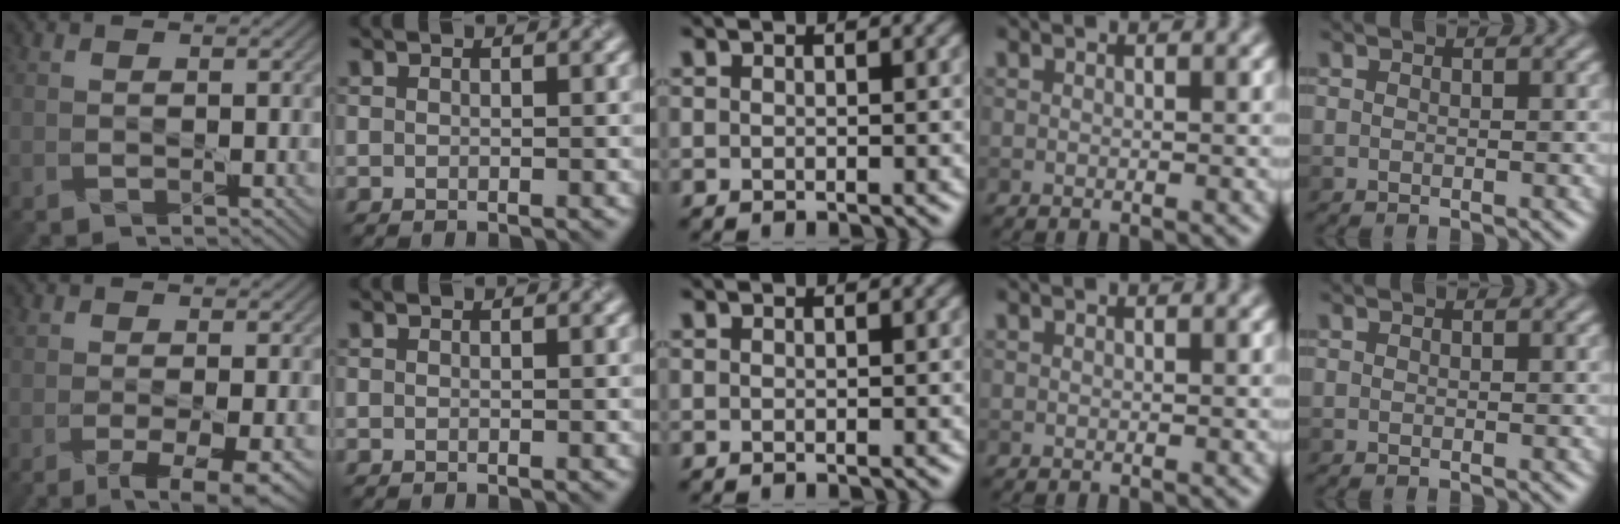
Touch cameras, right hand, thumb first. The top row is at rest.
{"thumb": {"total": 6.0, "force": [-2.8, 2.0, 4.9], "torque": [-0.087, -0.007, -0.037]}}